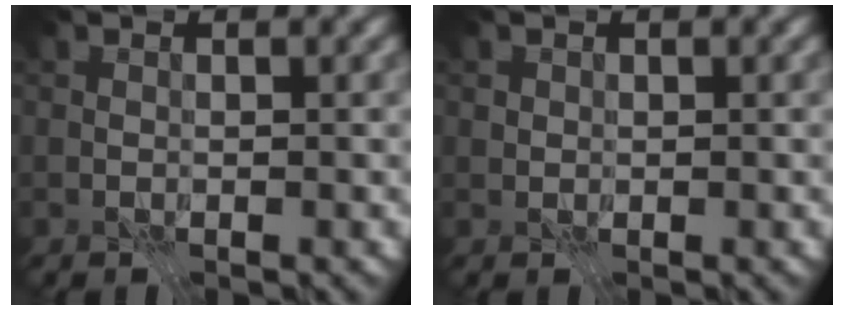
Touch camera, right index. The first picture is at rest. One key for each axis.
{"total": 0.6, "fx": 0.2, "fy": 0.5, "fz": 0.2, "tx": -0.003, "ty": -0.001, "tz": 0.002}